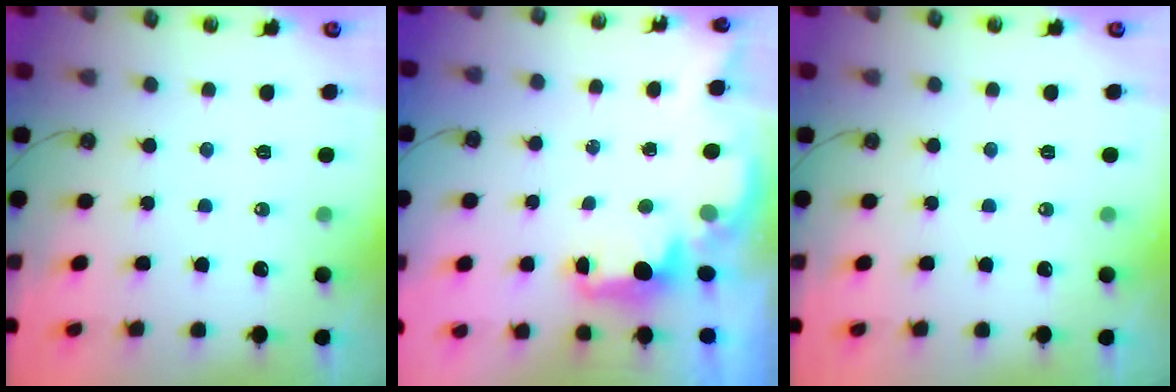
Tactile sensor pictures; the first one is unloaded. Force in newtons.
{"total": 1.8, "press": 1.7, "slide": 0.5}
{"total": 0.0}